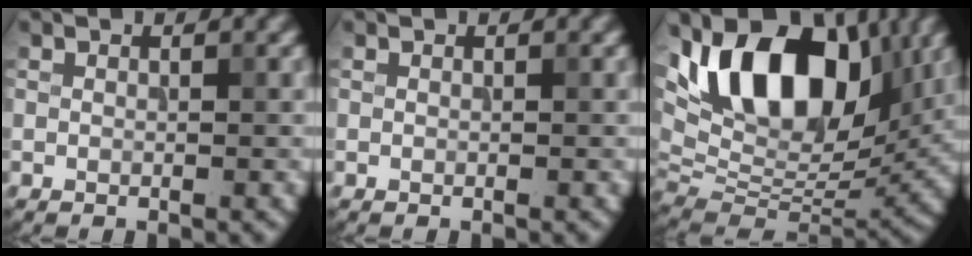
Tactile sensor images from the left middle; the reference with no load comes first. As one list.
[{"total": 0.0}, {"total": 15.1, "force": [6.5, 8.4, 10.8], "torque": [-0.174, 0.029, 0.104]}]